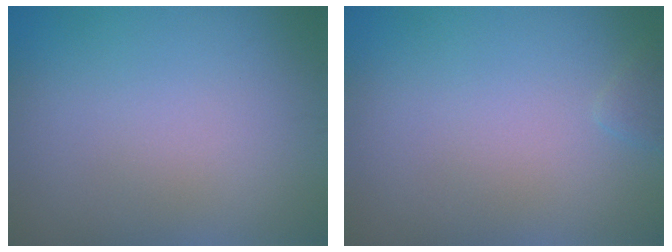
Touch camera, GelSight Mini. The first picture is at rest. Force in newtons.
{"total": 0.7, "press": 0.7, "slide": 0.1}